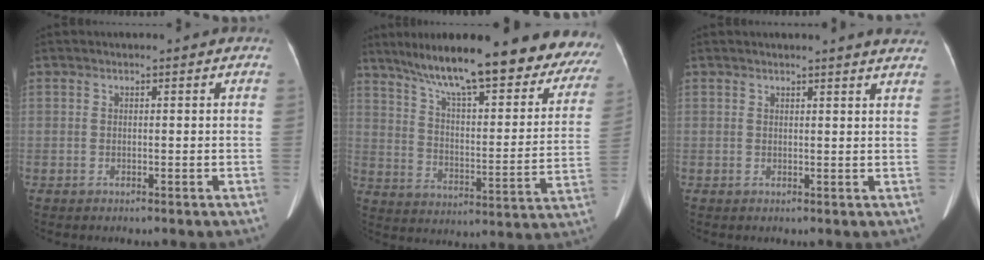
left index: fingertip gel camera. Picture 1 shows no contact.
{"total": 29.6, "force": [24.7, 5.8, 15.4], "torque": [-0.228, -0.043, 0.317]}
{"total": 5.8, "force": [5.5, -0.4, 1.9], "torque": [-0.021, -0.004, 0.036]}